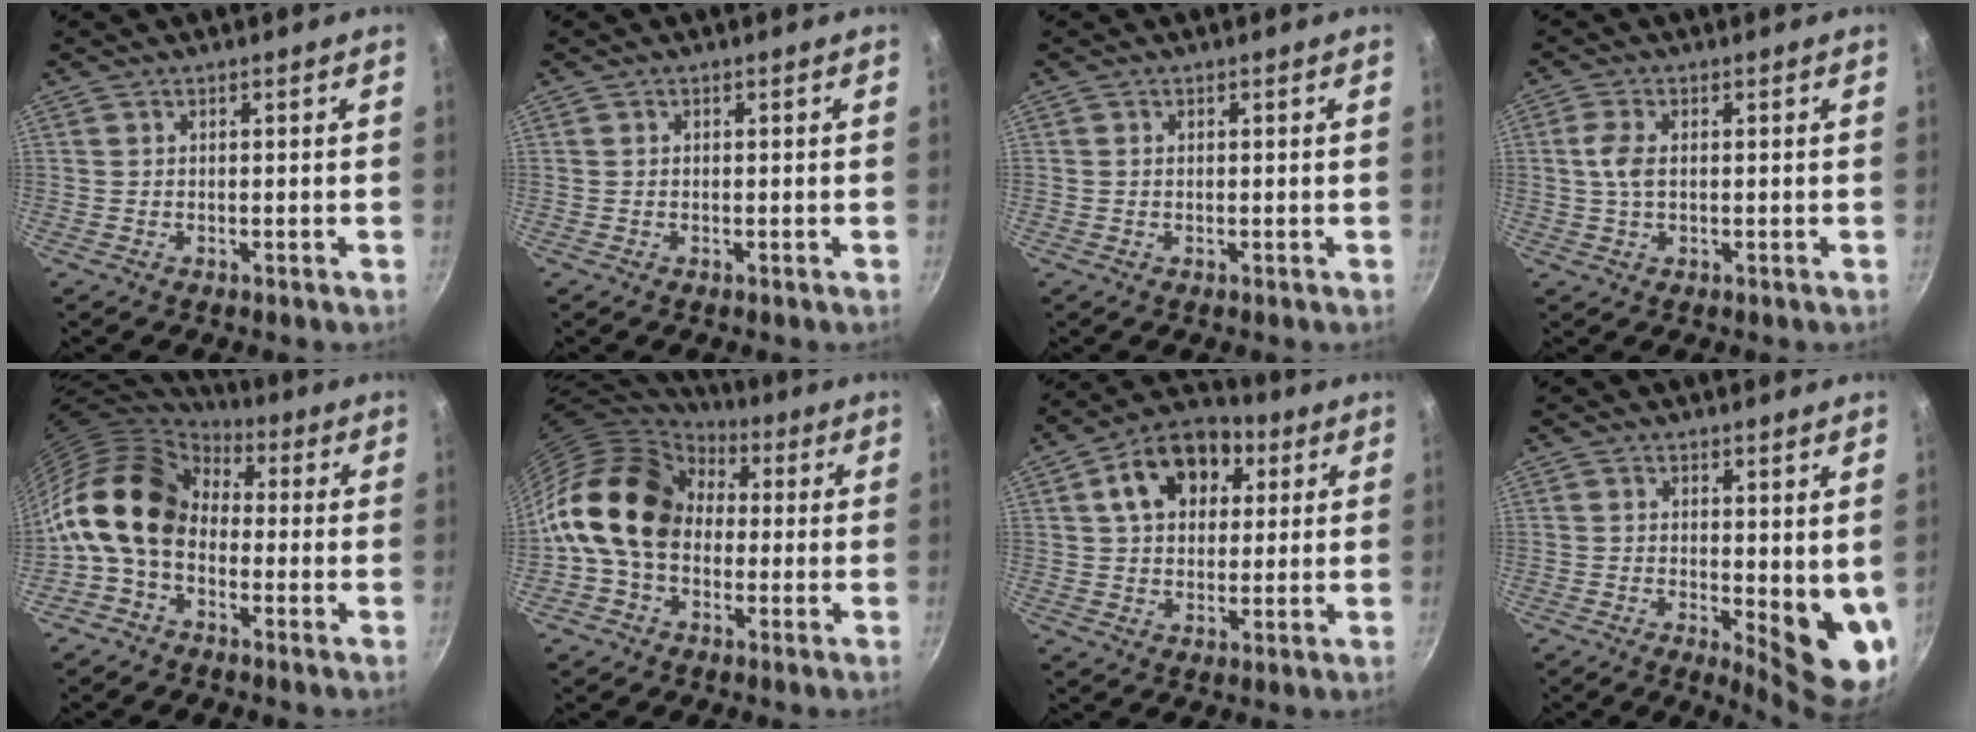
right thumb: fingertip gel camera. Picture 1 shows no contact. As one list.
[{"total": 0.0}, {"total": 0.6, "force": [0.1, 0.5, 0.2], "torque": [-0.003, 0.003, 0.001]}, {"total": 4.1, "force": [0.4, 2.3, 3.4], "torque": [-0.073, 0.006, 0.005]}, {"total": 16.4, "force": [-0.8, 11.9, 11.2], "torque": [-0.203, 0.040, -0.038]}, {"total": 18.2, "force": [1.5, 13.8, 11.9], "torque": [-0.194, 0.038, 0.009]}, {"total": 14.1, "force": [4.6, 10.0, 8.7], "torque": [-0.113, 0.014, 0.059]}, {"total": 9.2, "force": [0.7, 3.8, 8.3], "torque": [-0.085, -0.024, 0.015]}]